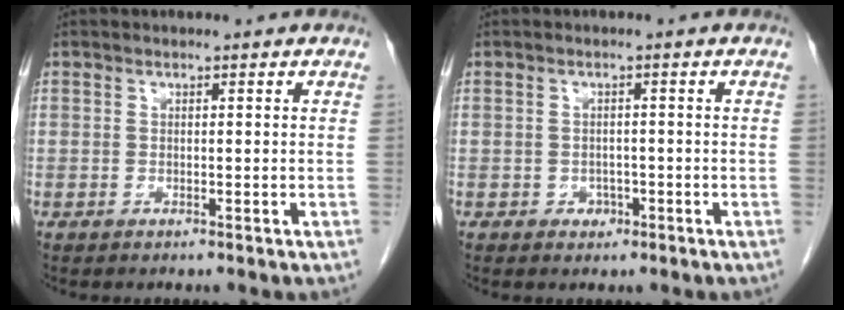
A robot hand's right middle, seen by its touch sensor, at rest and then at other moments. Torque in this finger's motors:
{"motor_torque": [0.10, -0.03, -0.01, -0.01]}